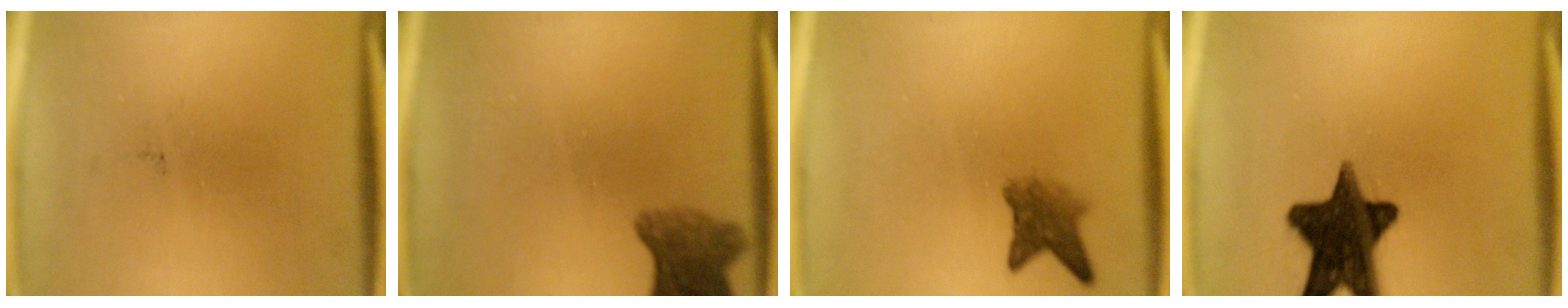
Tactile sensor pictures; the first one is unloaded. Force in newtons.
{"total": 5.9}
{"total": 3.7}
{"total": 16.4}